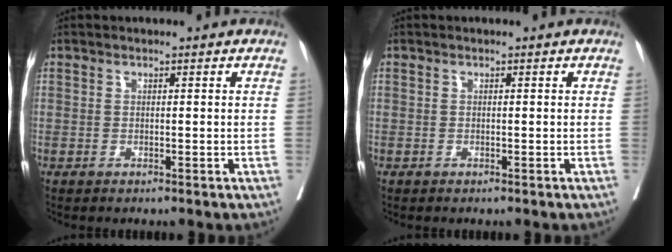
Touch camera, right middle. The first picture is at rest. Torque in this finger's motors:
{"motor_torque": [1.11, -1.03, 0.03, -0.21]}